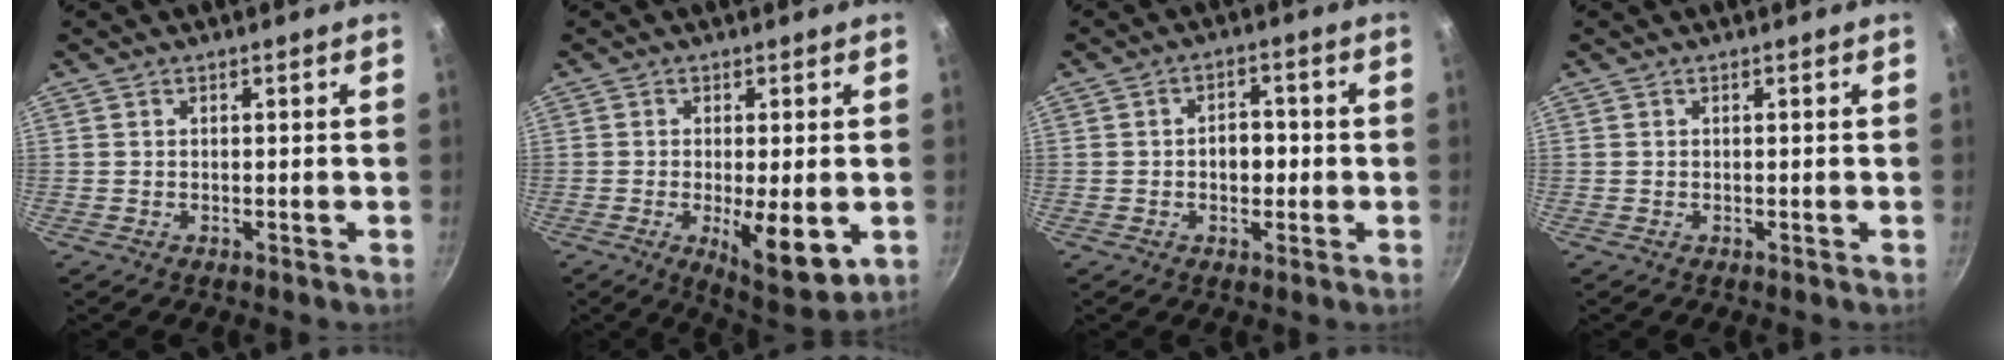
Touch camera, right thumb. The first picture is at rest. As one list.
[{"total": 10.6, "force": [-2.4, 3.5, 9.7], "torque": [-0.142, -0.024, -0.029]}, {"total": 4.8, "force": [-0.6, 3.3, 3.5], "torque": [-0.031, 0.014, -0.014]}, {"total": 0.0}]